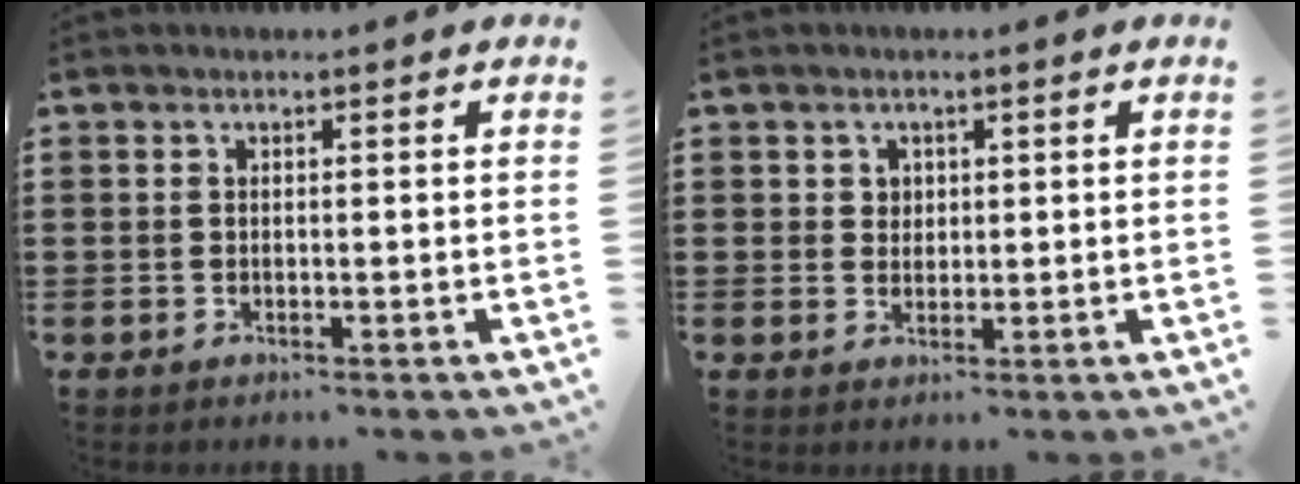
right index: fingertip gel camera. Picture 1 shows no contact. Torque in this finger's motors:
{"motor_torque": [0.01, 0.01, 0.00, 0.02]}